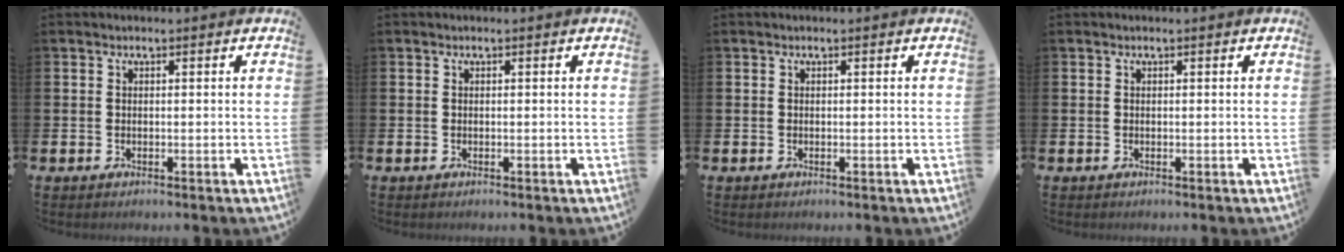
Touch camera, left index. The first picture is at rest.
{"total": 0.0}
{"total": 0.0}
{"total": 0.0}